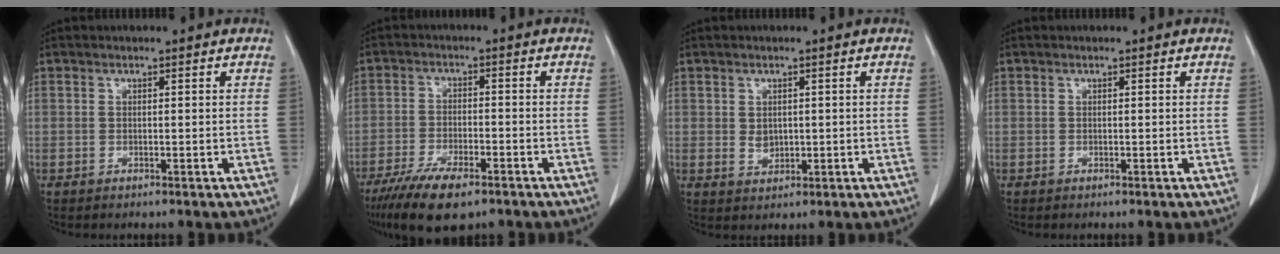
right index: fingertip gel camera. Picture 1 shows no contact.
{"total": 10.2, "force": [-7.0, 3.1, 6.8], "torque": [-0.118, -0.015, -0.117]}
{"total": 2.7, "force": [0.1, 2.1, 1.6], "torque": [-0.029, 0.003, 0.012]}
{"total": 0.0}